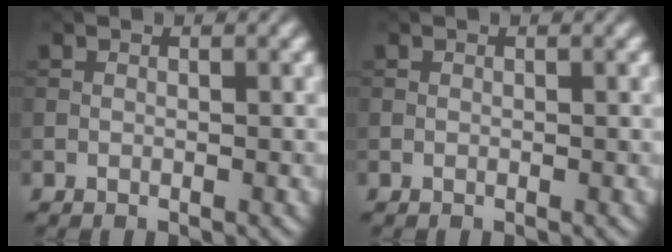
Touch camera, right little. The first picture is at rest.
{"total": 0.0}